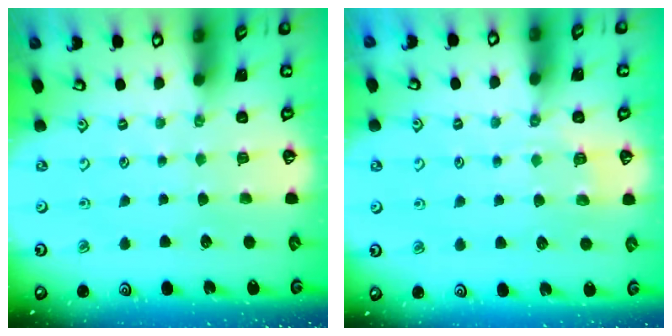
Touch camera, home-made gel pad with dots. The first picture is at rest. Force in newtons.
{"total": 4.8, "press": 4.7, "slide": 1.1}